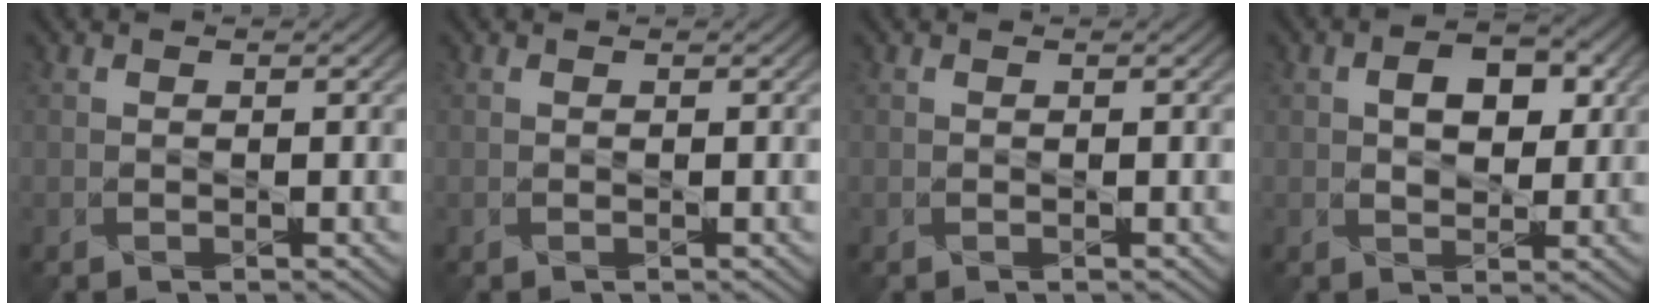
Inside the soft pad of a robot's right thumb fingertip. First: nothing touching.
{"total": 0.0}
{"total": 0.0}
{"total": 4.4, "force": [1.3, 2.8, 3.2], "torque": [-0.055, 0.002, 0.017]}